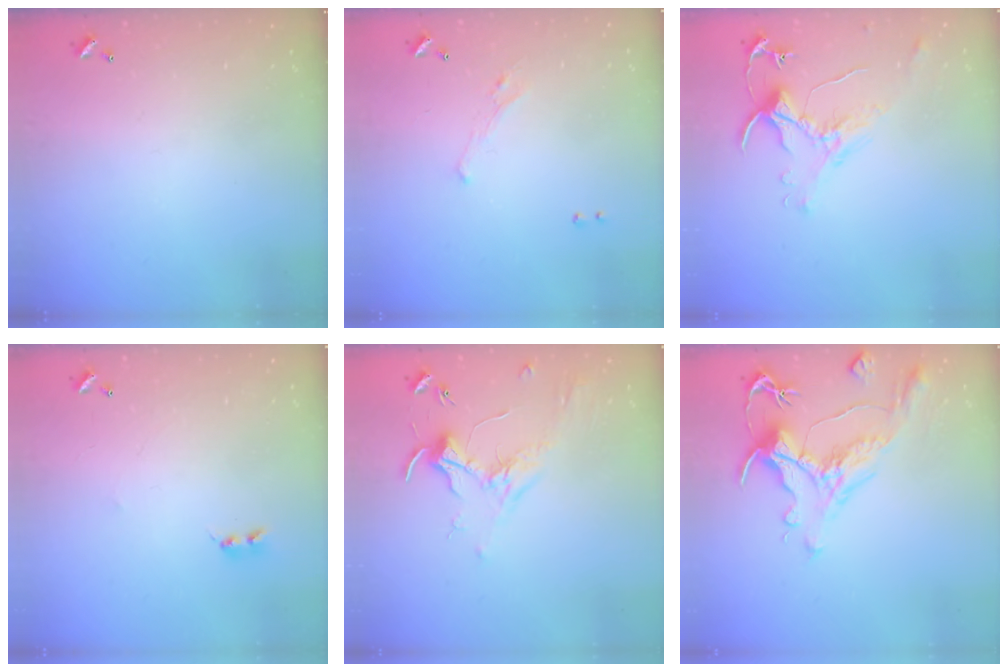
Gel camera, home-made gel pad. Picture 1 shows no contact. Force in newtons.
{"total": 0.8, "press": 0.3, "slide": 0.7}
{"total": 0.8, "press": 0.7, "slide": 0.3}
{"total": 2.0, "press": 2.0, "slide": 0.3}
{"total": 1.7, "press": 1.5, "slide": 0.8}
{"total": 2.4, "press": 1.9, "slide": 1.4}